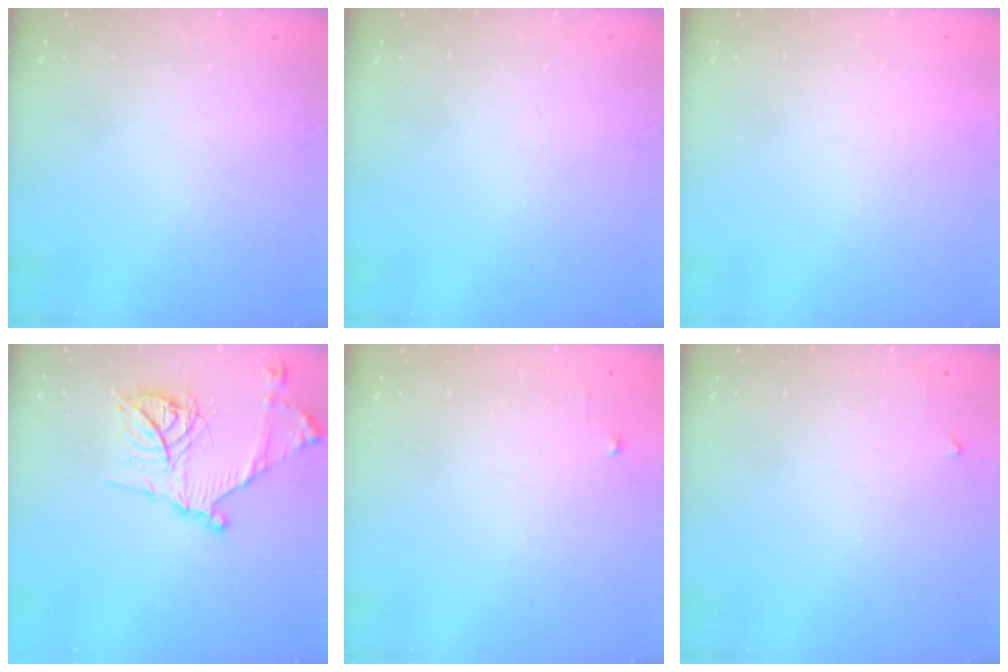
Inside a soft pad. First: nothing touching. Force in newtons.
{"total": 0.0}
{"total": 1.5, "press": 1.5, "slide": 0.1}
{"total": 18.9, "press": 18.8, "slide": 1.9}
{"total": 2.5, "press": 2.5, "slide": 0.4}
{"total": 2.3, "press": 2.3, "slide": 0.3}